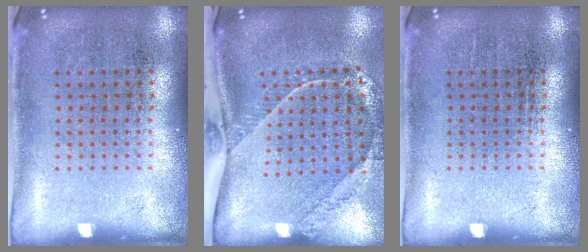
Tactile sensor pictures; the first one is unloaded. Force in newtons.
{"total": 2.4, "press": 1.7, "slide": 1.8}
{"total": 0.0}